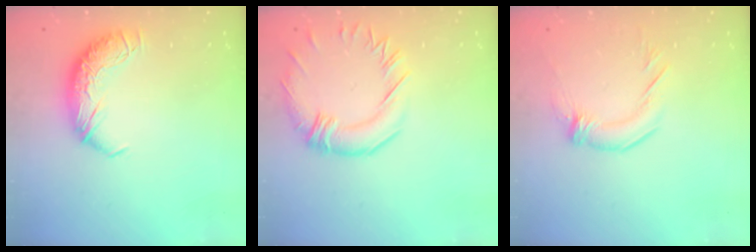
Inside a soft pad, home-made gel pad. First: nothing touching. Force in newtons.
{"total": 2.6, "press": 2.2, "slide": 1.3}
{"total": 1.4, "press": 0.2, "slide": 1.4}